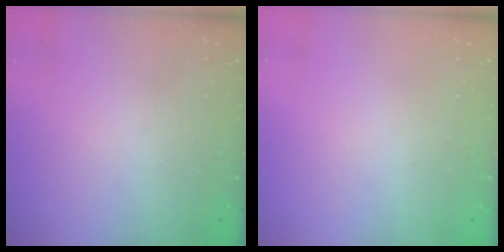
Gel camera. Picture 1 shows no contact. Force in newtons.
{"total": 0.0}